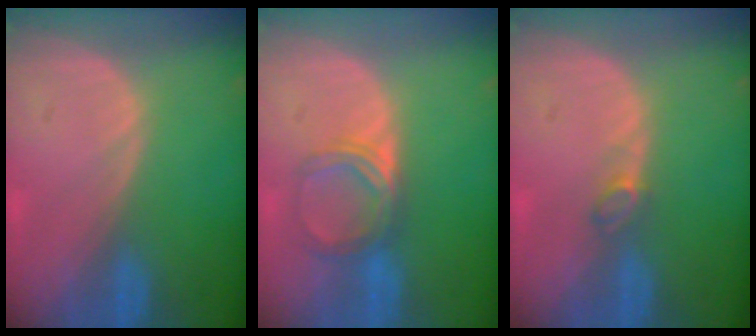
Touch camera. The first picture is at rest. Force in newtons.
{"total": 5.1, "press": 4.5, "slide": 2.3}
{"total": 1.7, "press": 1.7, "slide": 0.4}